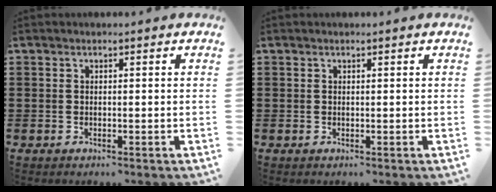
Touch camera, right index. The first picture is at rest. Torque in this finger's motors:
{"motor_torque": [-0.23, 0.13, -0.01, -0.01]}